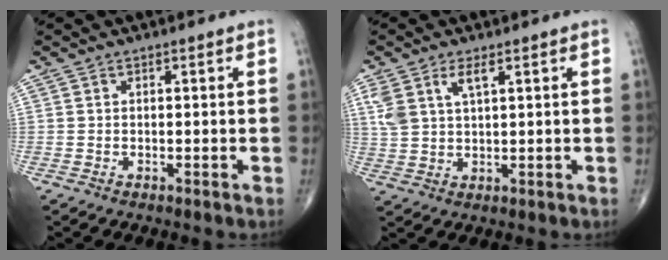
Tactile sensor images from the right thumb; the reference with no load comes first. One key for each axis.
{"total": 5.6, "fx": 2.7, "fy": 2.3, "fz": 4.4, "tx": -0.098, "ty": -0.002, "tz": 0.061}